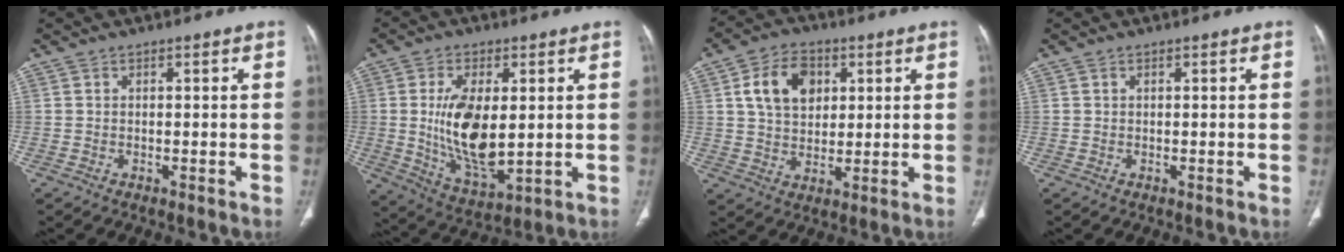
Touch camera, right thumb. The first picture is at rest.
{"total": 14.1, "force": [0.9, 6.8, 12.3], "torque": [-0.219, -0.022, 0.029]}
{"total": 10.6, "force": [3.3, 7.5, 6.7], "torque": [-0.094, -0.004, 0.059]}
{"total": 0.0}